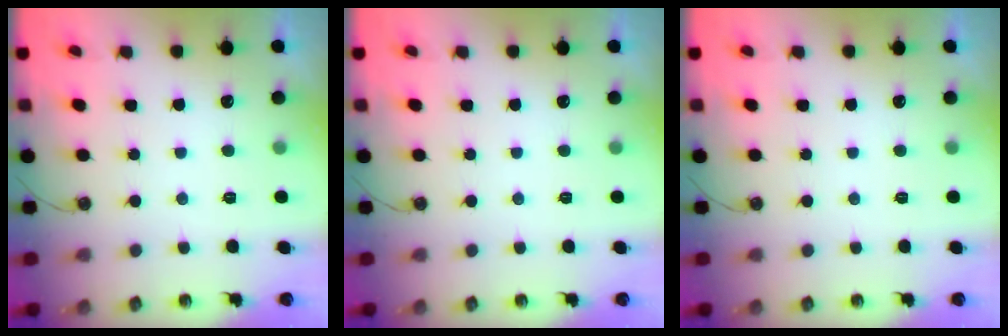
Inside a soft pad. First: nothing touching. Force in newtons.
{"total": 0.0}
{"total": 0.0}